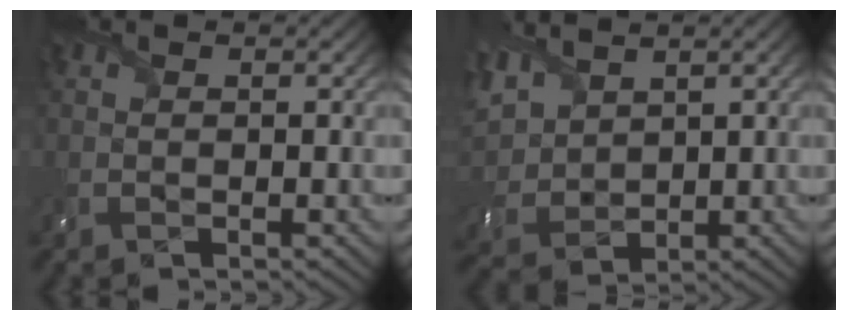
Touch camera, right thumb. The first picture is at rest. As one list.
[{"total": 7.1, "force": [3.8, 4.0, 4.5], "torque": [-0.147, 0.011, 0.072]}]